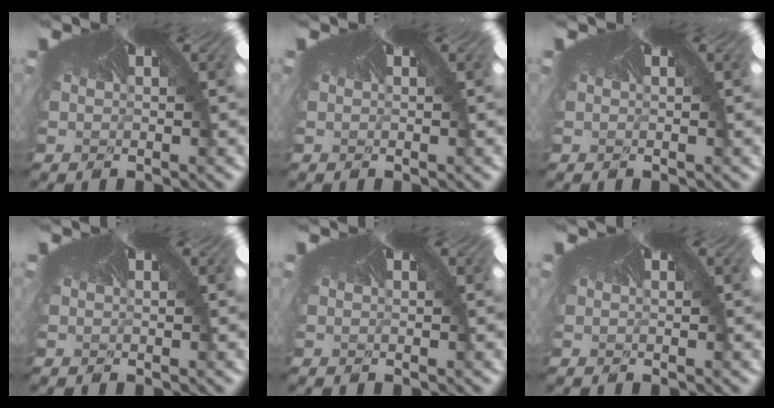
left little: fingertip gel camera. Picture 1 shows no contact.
{"total": 0.0}
{"total": 0.0}
{"total": 0.0}
{"total": 0.0}
{"total": 0.0}